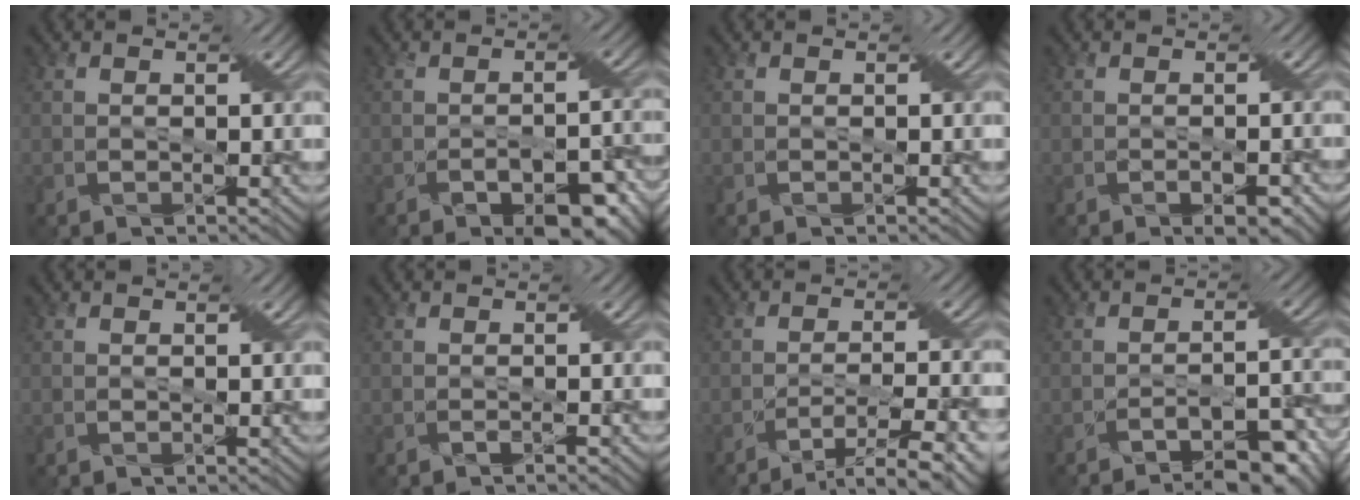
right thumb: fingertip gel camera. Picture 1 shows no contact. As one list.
[{"total": 7.6, "force": [-4.7, 3.3, 4.9], "torque": [-0.069, -0.020, -0.069]}, {"total": 0.0}, {"total": 2.8, "force": [-1.5, 0.9, 2.1], "torque": [-0.028, -0.003, -0.017]}, {"total": 0.0}, {"total": 0.6, "force": [-0.5, -0.4, 0.0], "torque": [-0.002, 0.001, -0.009]}, {"total": 7.8, "force": [-4.7, 1.2, 6.1], "torque": [-0.110, -0.002, -0.070]}, {"total": 9.4, "force": [-7.1, 2.5, 5.8], "torque": [-0.089, 0.000, -0.098]}]